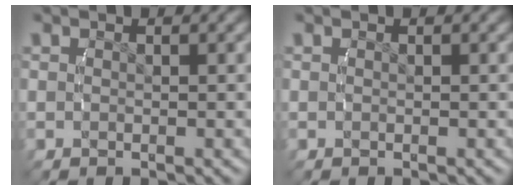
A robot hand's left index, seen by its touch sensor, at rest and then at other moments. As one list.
[{"total": 0.0}]